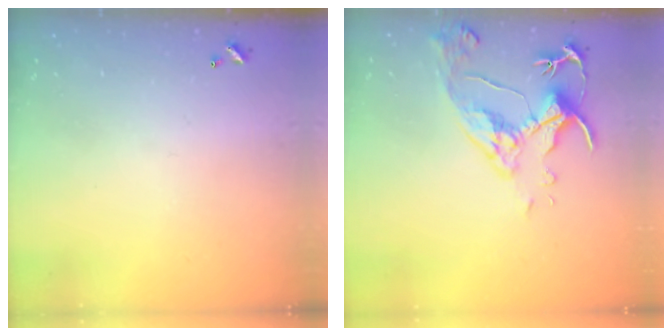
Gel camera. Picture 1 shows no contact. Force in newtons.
{"total": 6.6, "press": 6.5, "slide": 1.2}